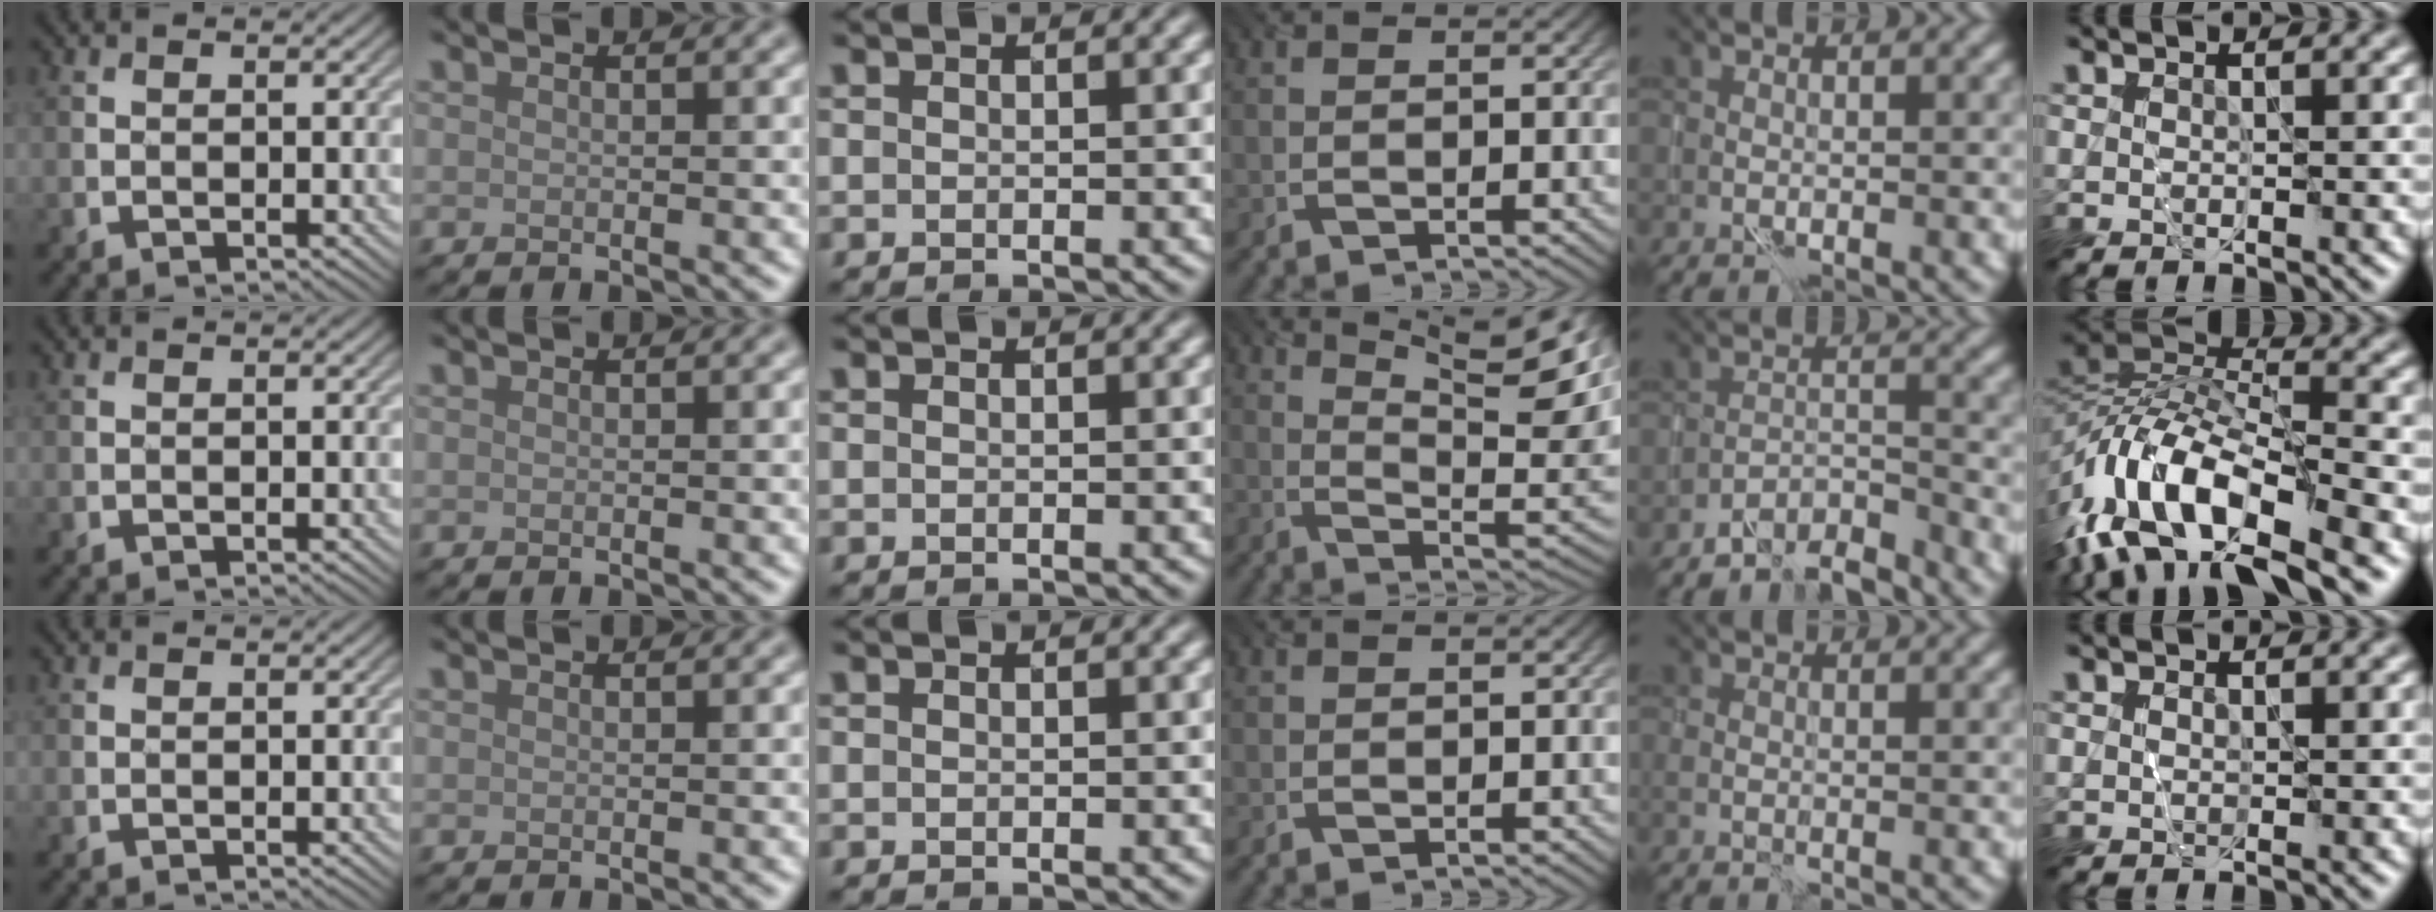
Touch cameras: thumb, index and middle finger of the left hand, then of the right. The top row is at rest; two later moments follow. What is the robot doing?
{"motion": "wrap", "object": "plastic wrap"}